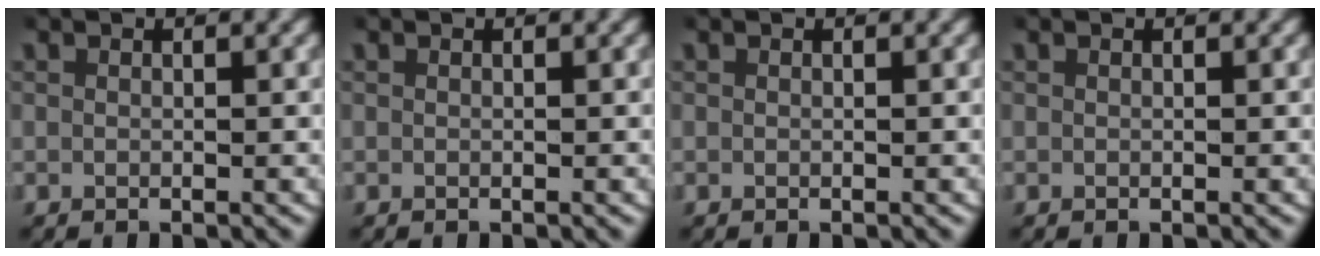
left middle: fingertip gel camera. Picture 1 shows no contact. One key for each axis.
{"total": 0.0}
{"total": 0.0}
{"total": 0.0}